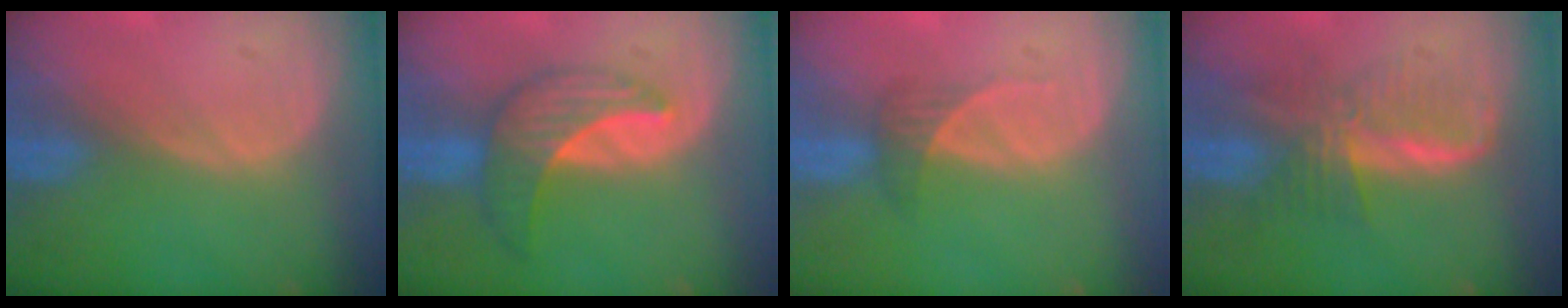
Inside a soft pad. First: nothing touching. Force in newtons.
{"total": 7.3, "press": 6.7, "slide": 2.9}
{"total": 2.1, "press": 1.9, "slide": 0.9}
{"total": 6.6, "press": 6.3, "slide": 2.1}